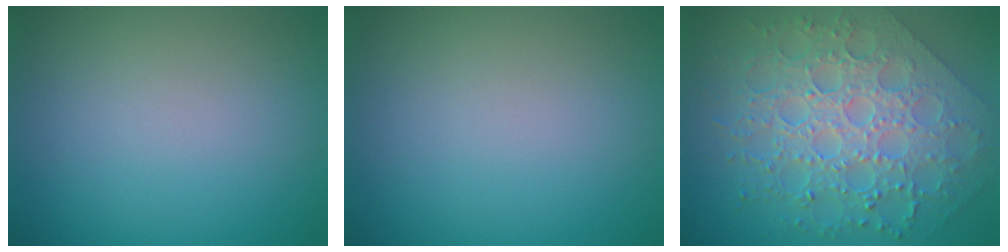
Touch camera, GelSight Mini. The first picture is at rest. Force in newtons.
{"total": 0.0}
{"total": 8.3, "press": 6.2, "slide": 5.5}